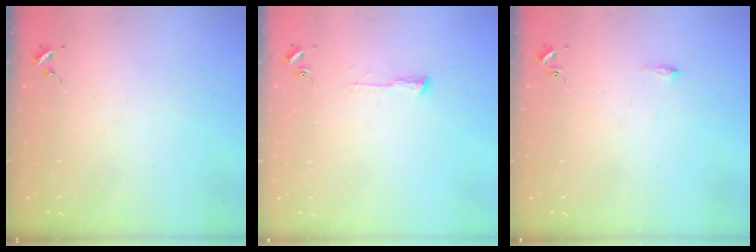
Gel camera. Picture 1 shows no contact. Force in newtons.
{"total": 5.5, "press": 5.5, "slide": 0.5}
{"total": 4.6, "press": 4.6, "slide": 0.7}